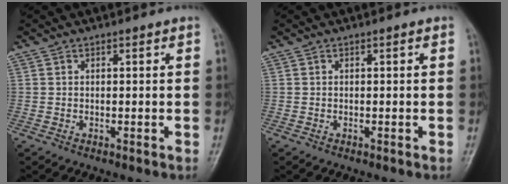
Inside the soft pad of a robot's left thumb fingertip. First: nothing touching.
{"total": 0.0}